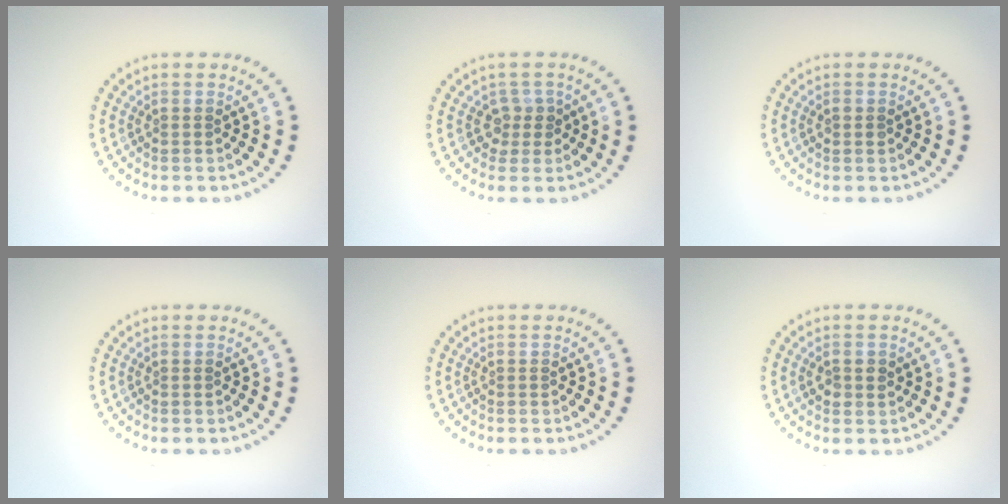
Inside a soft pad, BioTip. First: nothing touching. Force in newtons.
{"total": 1.7, "press": 1.4, "slide": 1.1}
{"total": 1.0, "press": 1.0, "slide": 0.1}
{"total": 0.0}
{"total": 0.0}
{"total": 1.4, "press": 1.4, "slide": 0.2}